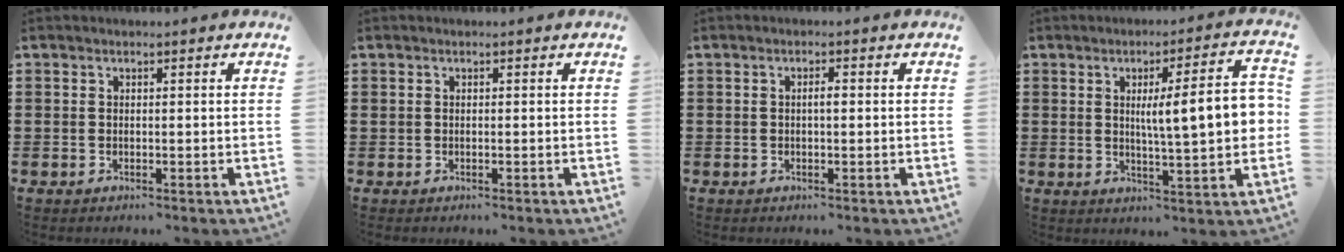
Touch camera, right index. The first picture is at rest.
{"total": 0.0}
{"total": 1.3, "force": [-0.1, 0.3, 1.3], "torque": [-0.024, 0.001, -0.002]}
{"total": 10.4, "force": [1.1, 1.9, 10.2], "torque": [-0.160, -0.002, 0.009]}